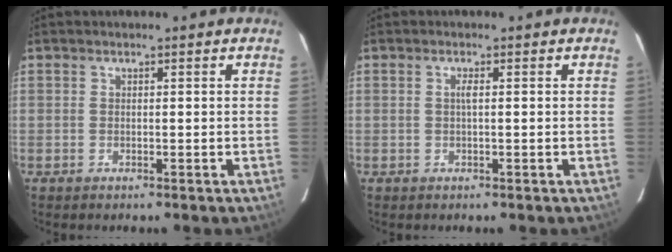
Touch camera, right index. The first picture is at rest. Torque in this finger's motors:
{"motor_torque": [0.06, 0.00, 0.03, 0.03]}